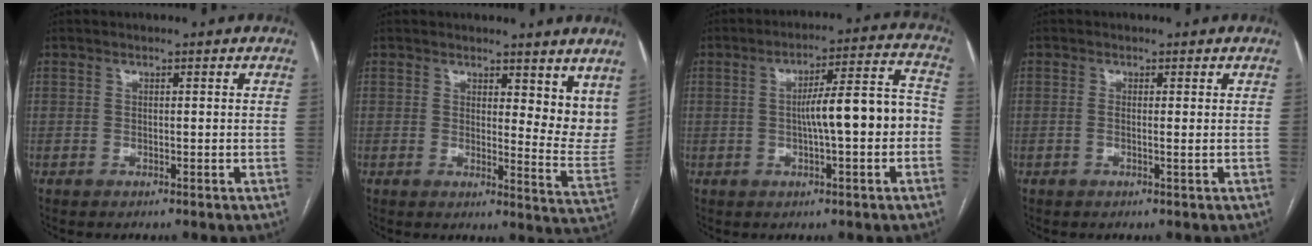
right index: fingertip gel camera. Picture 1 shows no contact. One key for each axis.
{"total": 8.6, "fx": 6.2, "fy": 3.1, "fz": 5.0, "tx": -0.048, "ty": -0.033, "tz": 0.068}
{"total": 10.1, "fx": -1.4, "fy": 1.5, "fz": 9.9, "tx": -0.147, "ty": 0.034, "tz": -0.020}
{"total": 1.2, "fx": 0.0, "fy": 0.0, "fz": 1.2, "tx": -0.027, "ty": 0.000, "tz": -0.001}